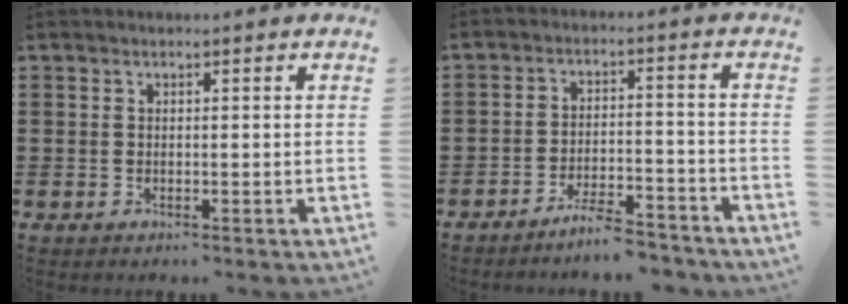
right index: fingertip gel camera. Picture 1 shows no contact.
{"total": 5.2, "force": [-4.9, 0.5, 1.8], "torque": [-0.028, 0.005, -0.092]}